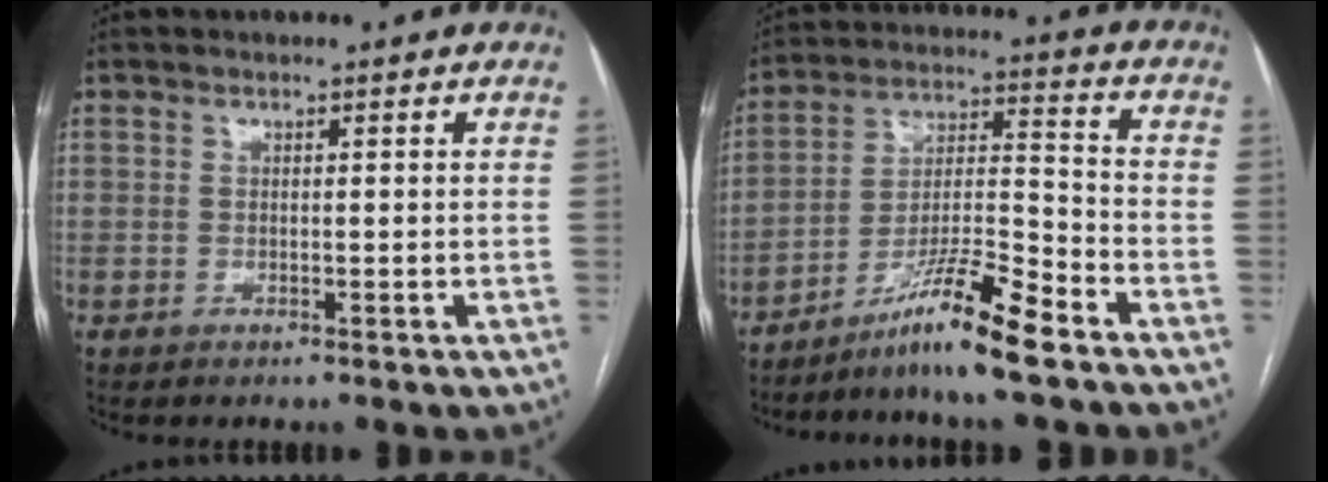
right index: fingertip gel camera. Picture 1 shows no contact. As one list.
[{"total": 11.0, "force": [-8.0, -0.2, 7.5], "torque": [-0.139, -0.011, -0.147]}]